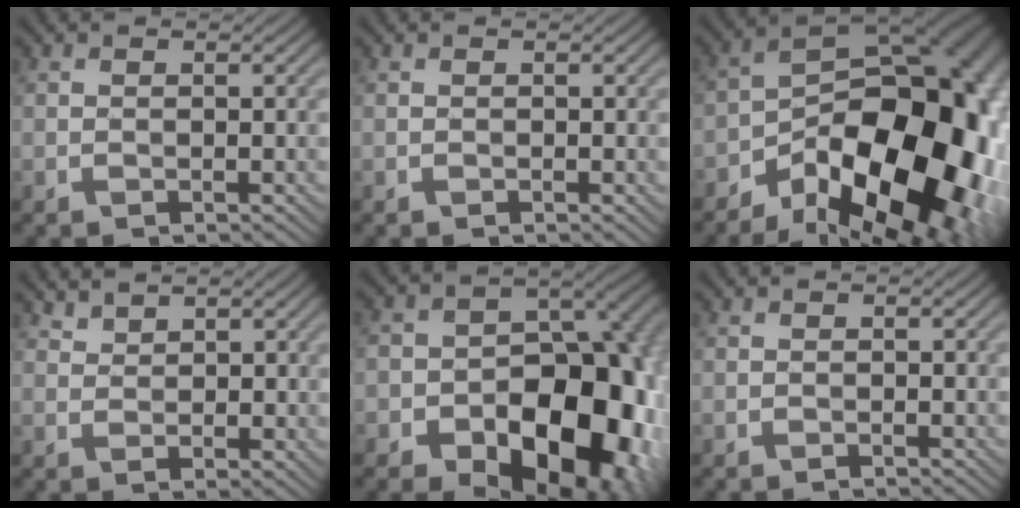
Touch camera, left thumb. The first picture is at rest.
{"total": 0.0}
{"total": 21.0, "force": [-8.2, 12.2, 15.0], "torque": [-0.201, -0.035, -0.113]}
{"total": 3.0, "force": [2.5, 1.2, 1.2], "torque": [-0.025, -0.002, 0.058]}
{"total": 22.0, "force": [-8.5, 16.3, 12.2], "torque": [-0.125, -0.036, -0.146]}
{"total": 0.0}